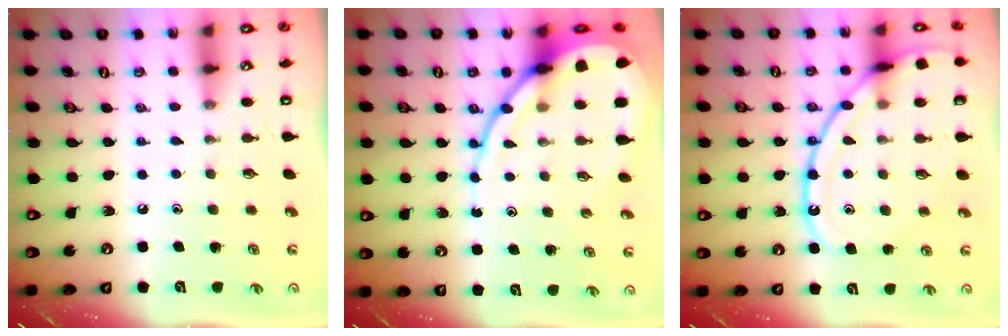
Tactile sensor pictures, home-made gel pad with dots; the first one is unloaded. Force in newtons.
{"total": 13.8, "press": 13.7, "slide": 1.3}
{"total": 15.8, "press": 15.7, "slide": 1.5}